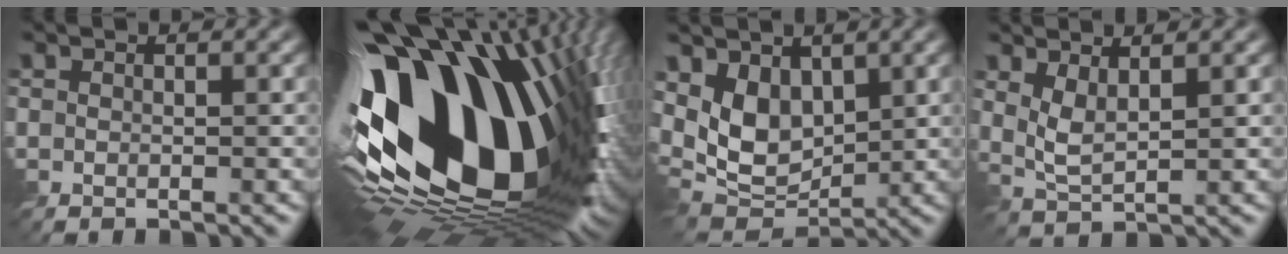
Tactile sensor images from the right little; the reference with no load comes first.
{"total": 21.9, "force": [2.4, 11.5, 18.4], "torque": [-0.320, -0.050, 0.038]}
{"total": 6.6, "force": [2.0, 4.1, 4.7], "torque": [-0.096, -0.010, 0.028]}
{"total": 2.5, "force": [1.2, 0.8, 2.0], "torque": [-0.050, -0.005, 0.026]}